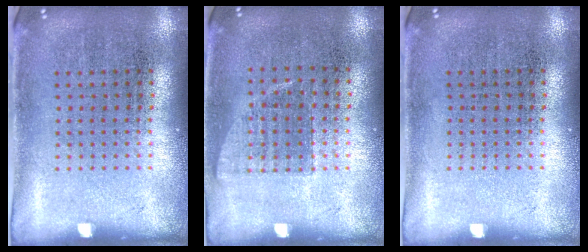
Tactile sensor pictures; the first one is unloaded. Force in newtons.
{"total": 0.7, "press": 0.6, "slide": 0.2}
{"total": 0.0}